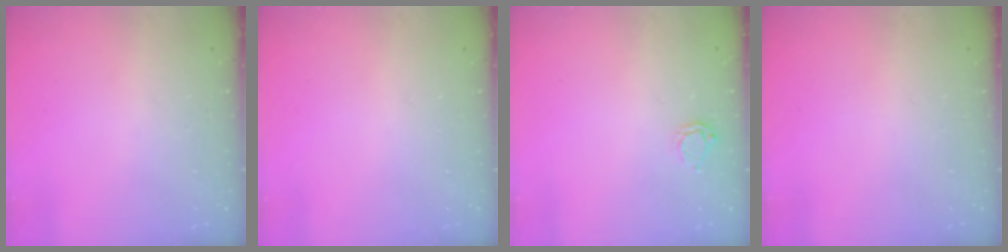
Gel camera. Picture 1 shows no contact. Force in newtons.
{"total": 0.0}
{"total": 3.5, "press": 3.5, "slide": 0.2}
{"total": 0.0}